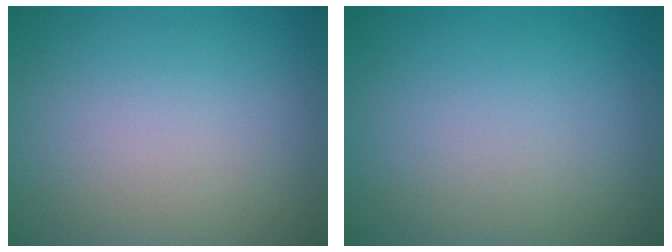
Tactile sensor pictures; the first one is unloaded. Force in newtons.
{"total": 0.0}